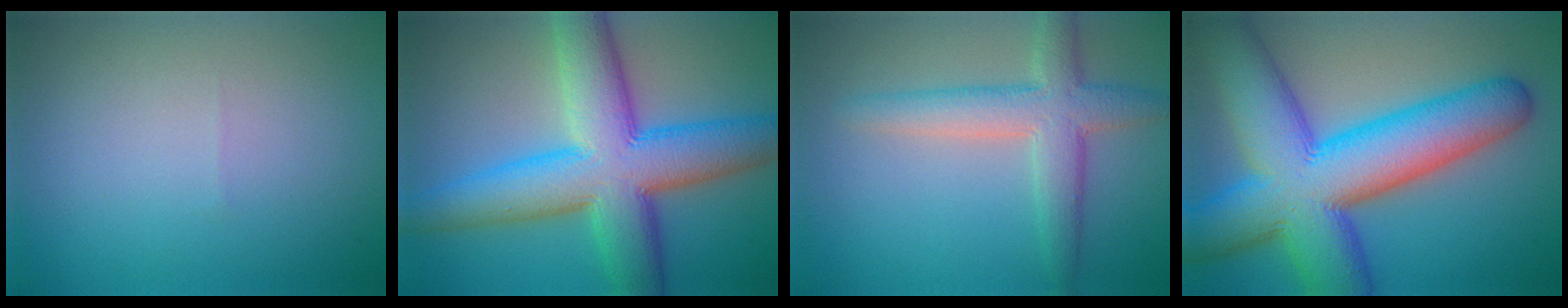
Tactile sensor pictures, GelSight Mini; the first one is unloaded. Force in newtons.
{"total": 11.5, "press": 11.5, "slide": 0.2}
{"total": 4.7, "press": 4.7, "slide": 0.3}
{"total": 15.3, "press": 15.3, "slide": 0.6}